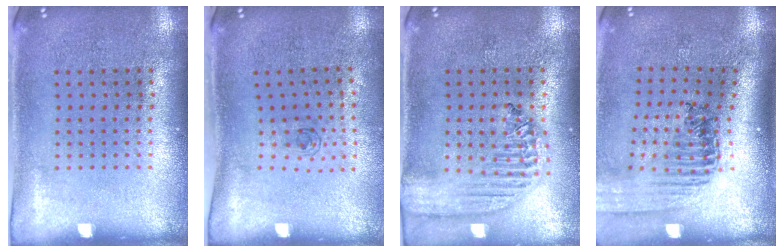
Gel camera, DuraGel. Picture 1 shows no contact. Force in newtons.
{"total": 0.5, "press": 0.3, "slide": 0.5}
{"total": 2.1, "press": 1.9, "slide": 1.0}
{"total": 1.5, "press": 1.5, "slide": 0.2}